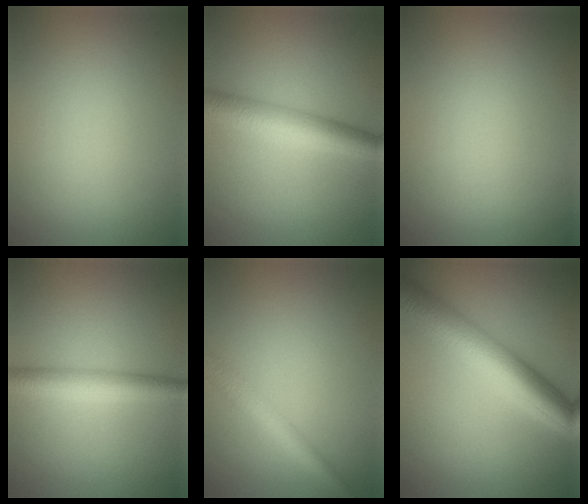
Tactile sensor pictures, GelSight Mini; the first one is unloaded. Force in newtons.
{"total": 4.9, "press": 4.9, "slide": 0.1}
{"total": 0.0}
{"total": 3.7, "press": 3.7, "slide": 0.0}
{"total": 3.2, "press": 3.2, "slide": 0.1}
{"total": 9.0, "press": 9.0, "slide": 0.1}